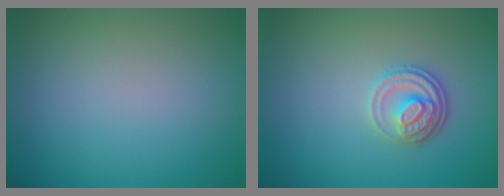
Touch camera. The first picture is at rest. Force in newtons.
{"total": 2.7, "press": 2.5, "slide": 1.0}